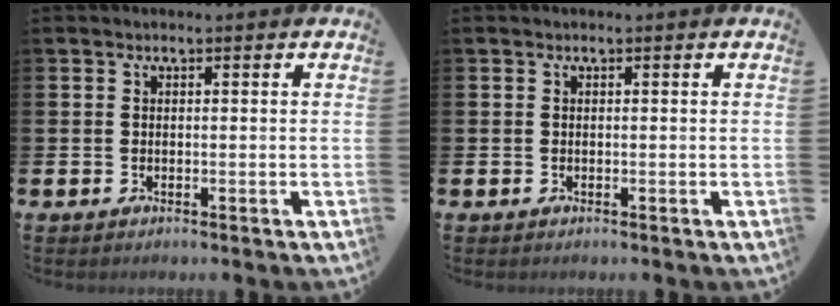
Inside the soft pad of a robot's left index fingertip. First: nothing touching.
{"total": 0.0}